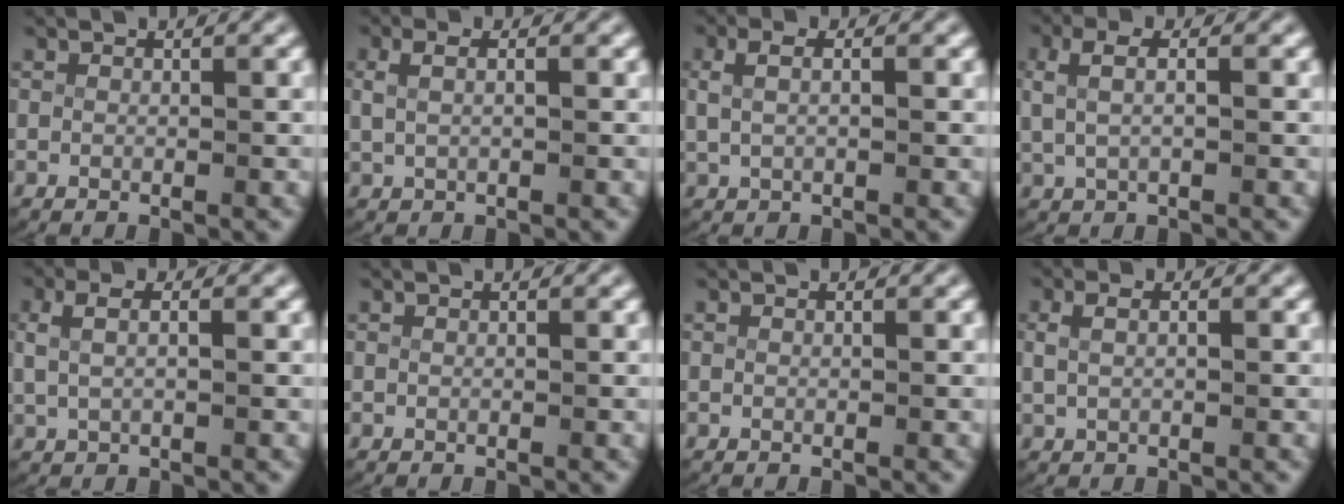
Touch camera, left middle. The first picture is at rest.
{"total": 2.2, "force": [0.4, 1.1, 1.8], "torque": [-0.043, 0.000, 0.011]}
{"total": 2.9, "force": [0.5, 1.7, 2.3], "torque": [-0.053, 0.003, 0.010]}
{"total": 3.9, "force": [0.9, 2.2, 3.0], "torque": [-0.067, 0.007, 0.015]}
{"total": 3.3, "force": [0.7, 1.9, 2.6], "torque": [-0.059, 0.004, 0.013]}
{"total": 0.0}
{"total": 0.0}
{"total": 2.0, "force": [0.3, 1.1, 1.6], "torque": [-0.039, 0.000, 0.008]}